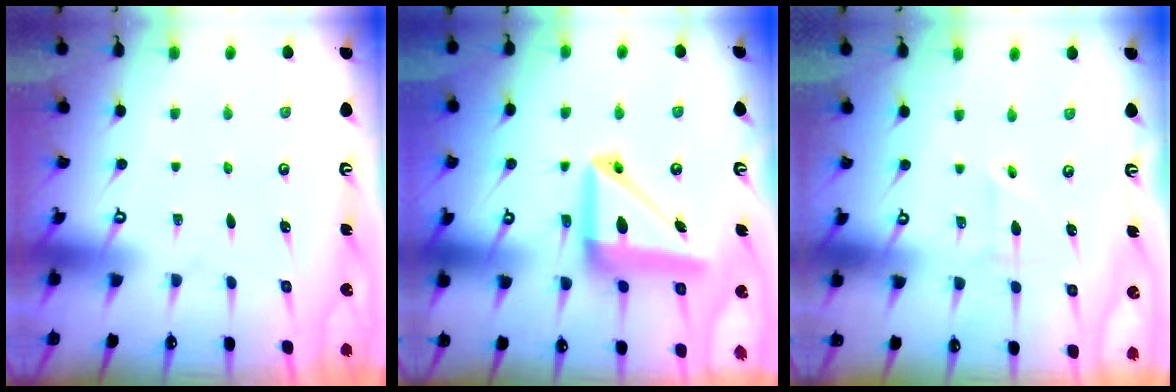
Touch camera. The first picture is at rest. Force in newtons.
{"total": 16.0, "press": 15.8, "slide": 2.8}
{"total": 2.2, "press": 2.1, "slide": 0.6}